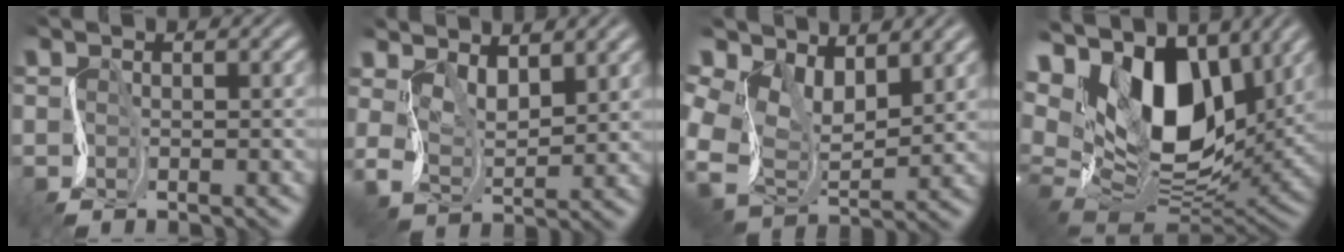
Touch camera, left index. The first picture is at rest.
{"total": 4.3, "force": [3.0, 1.7, 2.6], "torque": [-0.060, -0.002, 0.061]}
{"total": 7.7, "force": [3.0, 5.0, 5.1], "torque": [-0.126, -0.008, 0.057]}
{"total": 14.6, "force": [7.4, 8.1, 9.6], "torque": [-0.166, 0.022, 0.120]}